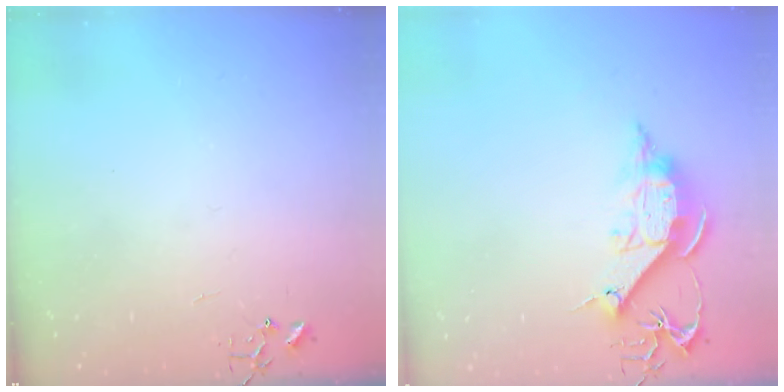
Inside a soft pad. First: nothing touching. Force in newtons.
{"total": 12.5, "press": 12.5, "slide": 0.2}